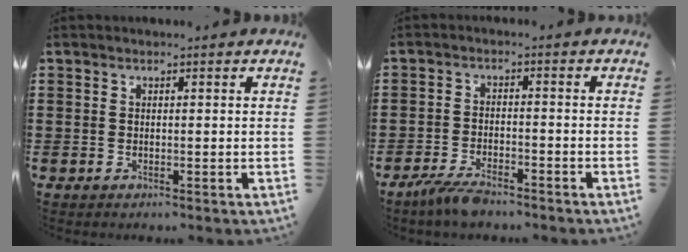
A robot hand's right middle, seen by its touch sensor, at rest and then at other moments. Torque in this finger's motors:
{"motor_torque": [2.14, 0.00, 0.07, 0.03]}